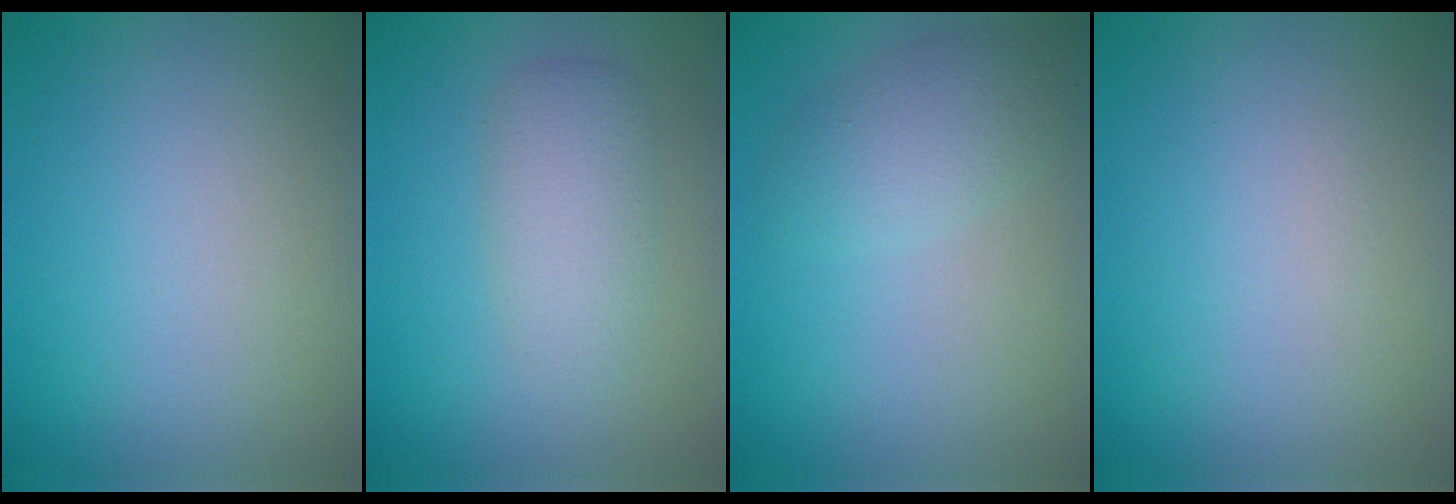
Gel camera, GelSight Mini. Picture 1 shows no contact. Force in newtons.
{"total": 3.2, "press": 3.2, "slide": 0.2}
{"total": 2.9, "press": 2.9, "slide": 0.2}
{"total": 0.0}